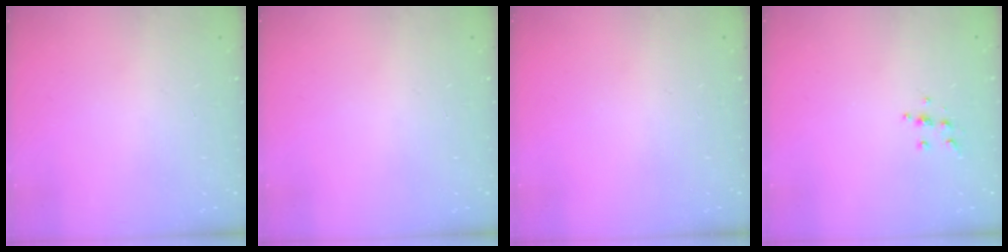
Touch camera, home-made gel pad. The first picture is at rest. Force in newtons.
{"total": 0.0}
{"total": 0.0}
{"total": 5.4, "press": 5.3, "slide": 0.4}